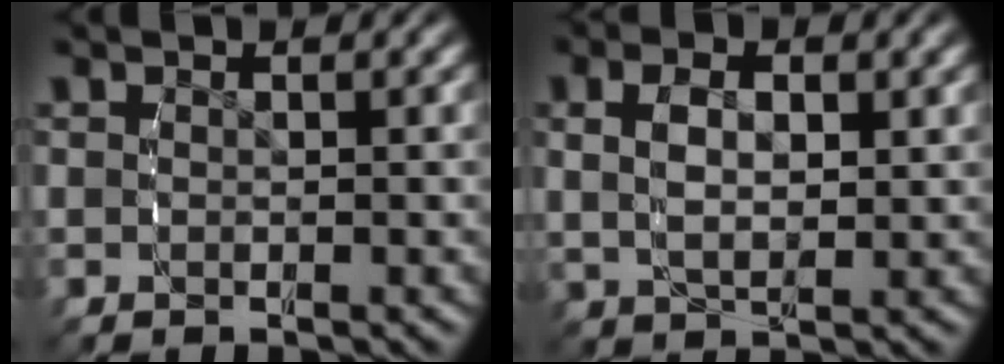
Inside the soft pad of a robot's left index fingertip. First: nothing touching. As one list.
[{"total": 3.7, "force": [0.9, 1.9, 3.0], "torque": [-0.055, -0.006, 0.024]}]